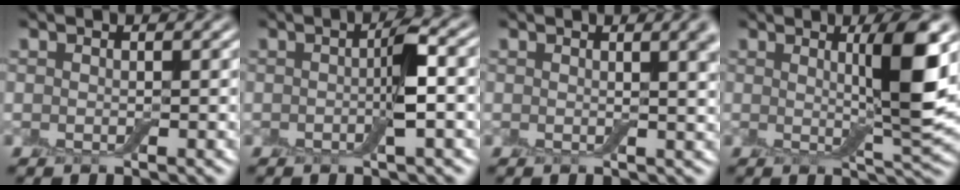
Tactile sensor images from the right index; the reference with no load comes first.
{"total": 3.2, "force": [-0.3, 0.4, 3.1], "torque": [-0.056, 0.007, -0.008]}
{"total": 3.8, "force": [1.1, 1.2, 3.4], "torque": [-0.035, 0.000, 0.022]}
{"total": 5.8, "force": [1.7, 0.5, 5.6], "torque": [-0.076, -0.002, 0.029]}